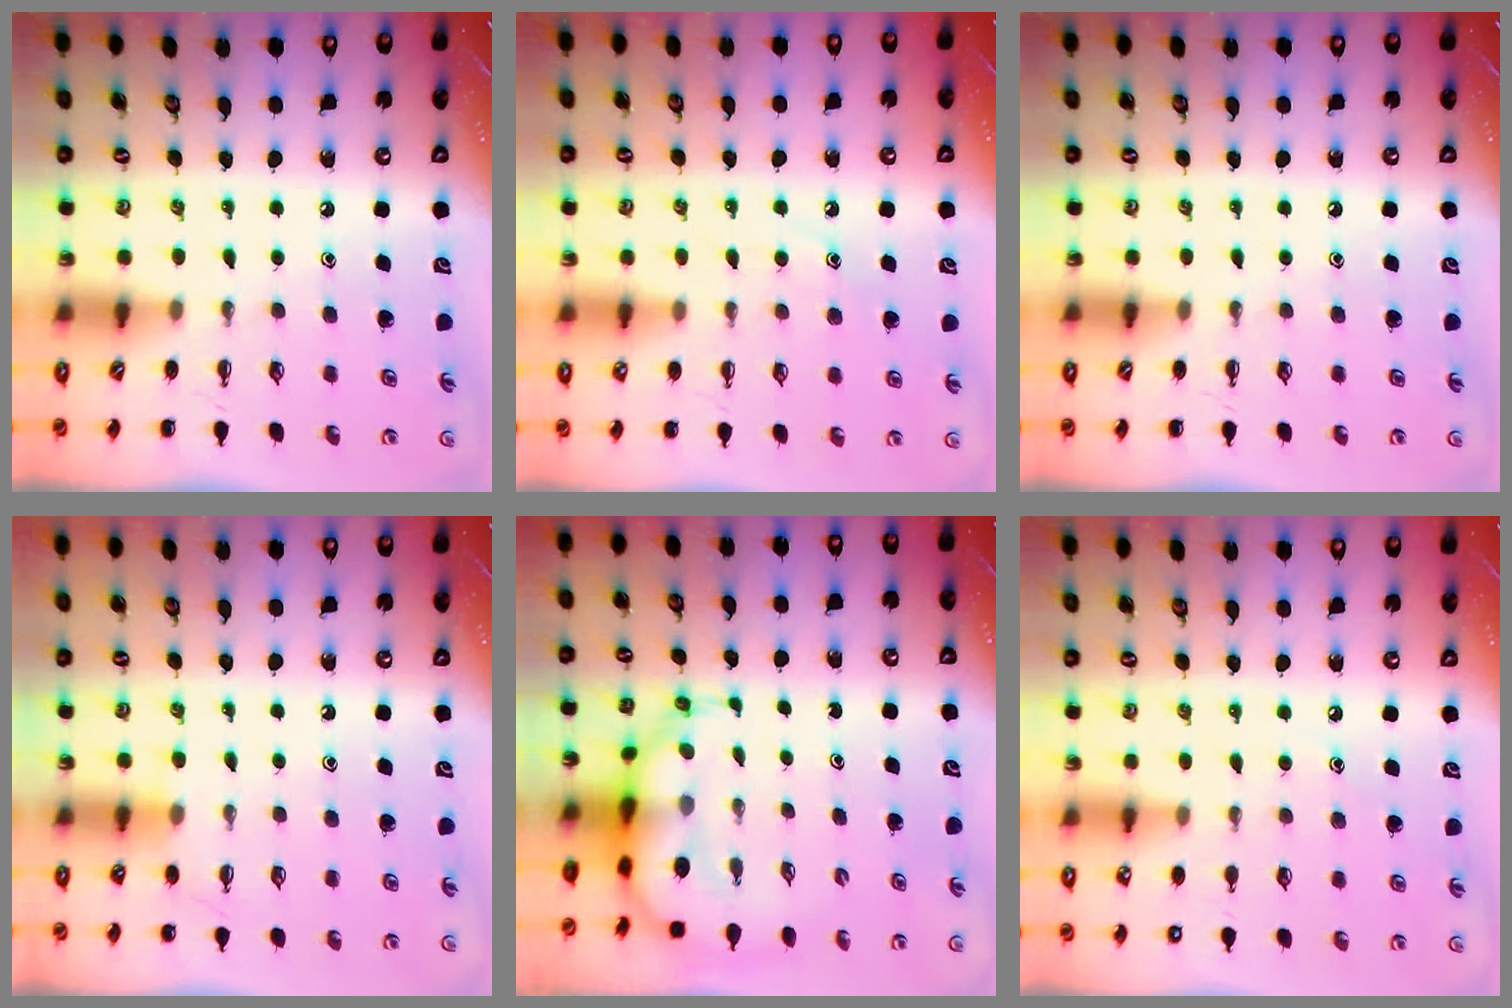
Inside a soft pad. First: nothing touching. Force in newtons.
{"total": 8.0, "press": 7.9, "slide": 1.4}
{"total": 0.0}
{"total": 4.3, "press": 4.1, "slide": 1.2}
{"total": 7.1, "press": 6.7, "slide": 2.3}
{"total": 6.4, "press": 6.2, "slide": 1.7}